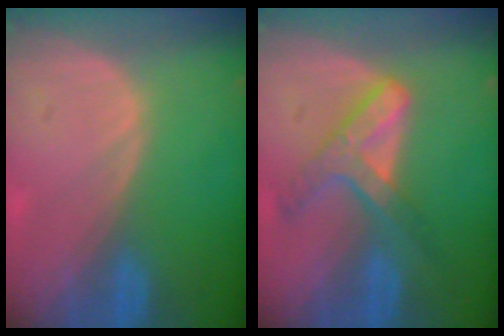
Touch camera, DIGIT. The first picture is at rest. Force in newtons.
{"total": 6.9, "press": 5.9, "slide": 3.5}